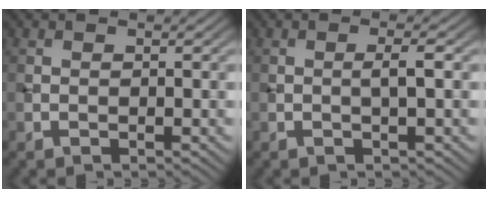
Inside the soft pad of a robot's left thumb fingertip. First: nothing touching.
{"total": 1.6, "force": [0.0, 0.1, 1.6], "torque": [-0.030, 0.005, -0.001]}